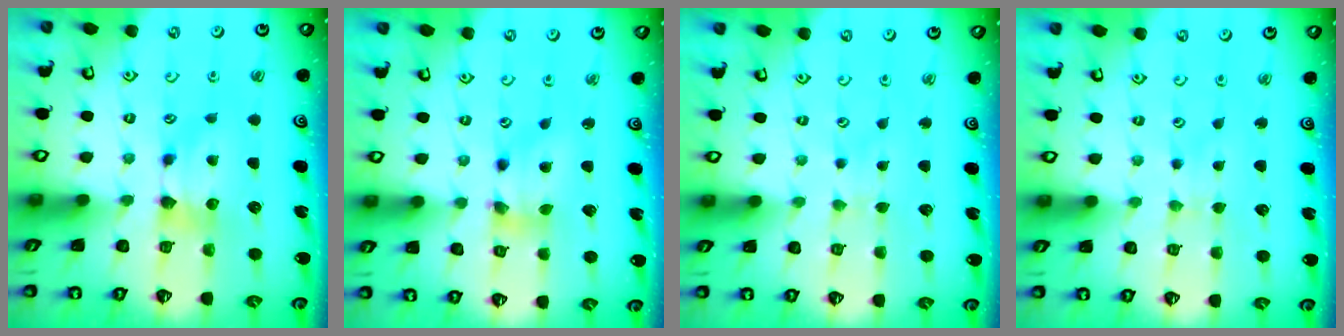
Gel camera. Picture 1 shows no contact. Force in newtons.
{"total": 5.5, "press": 5.1, "slide": 2.1}
{"total": 1.8, "press": 1.8, "slide": 0.1}
{"total": 2.5, "press": 2.5, "slide": 0.3}